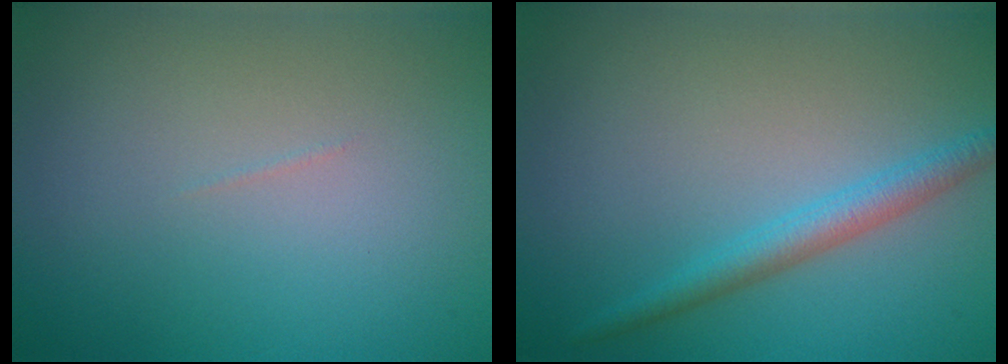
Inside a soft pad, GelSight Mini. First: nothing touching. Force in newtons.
{"total": 2.5, "press": 2.5, "slide": 0.1}